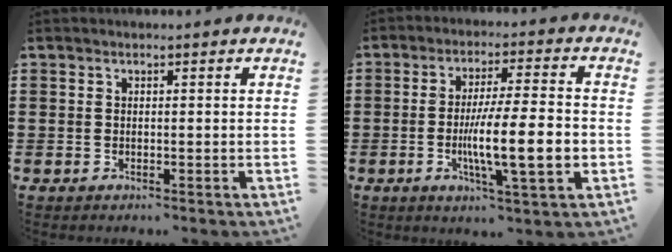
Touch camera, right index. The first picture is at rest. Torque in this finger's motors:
{"motor_torque": [2.14, 0.00, 0.77, 0.21]}